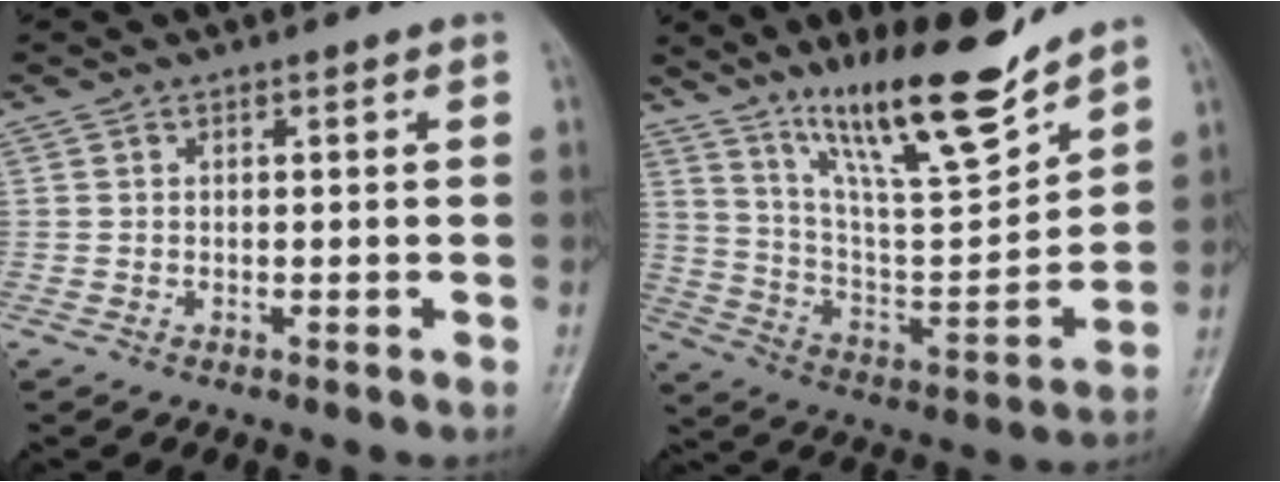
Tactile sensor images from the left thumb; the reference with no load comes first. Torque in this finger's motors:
{"motor_torque": [0.72, 0.17, 1.44, -1.31, 0.31]}